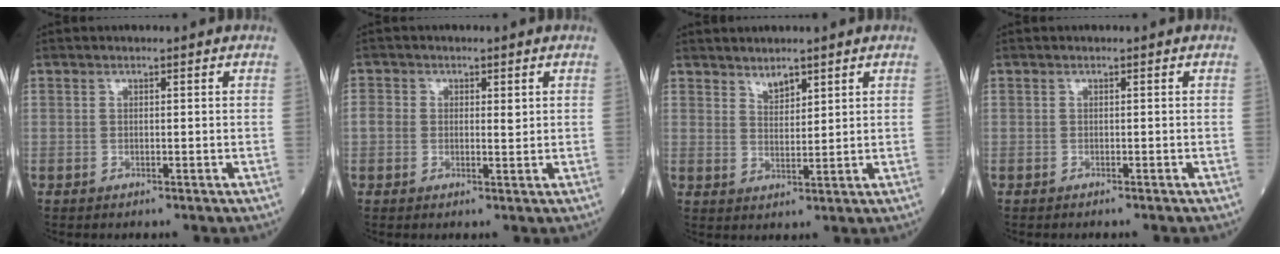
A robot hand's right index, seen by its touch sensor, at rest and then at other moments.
{"total": 2.5, "force": [0.3, 1.8, 1.8], "torque": [-0.027, 0.005, 0.005]}
{"total": 2.6, "force": [2.2, 0.8, 1.1], "torque": [-0.024, -0.003, 0.046]}
{"total": 1.3, "force": [-1.2, -0.1, 0.5], "torque": [-0.008, 0.000, -0.014]}